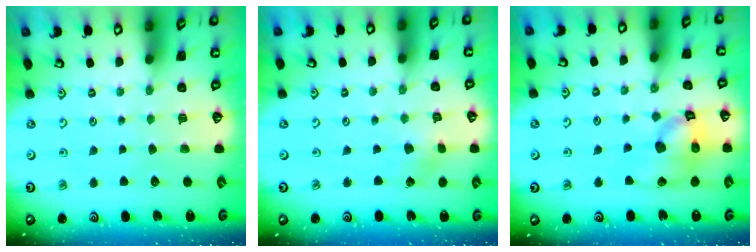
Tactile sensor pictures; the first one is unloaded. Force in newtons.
{"total": 2.0, "press": 1.9, "slide": 0.3}
{"total": 14.3, "press": 14.2, "slide": 2.0}